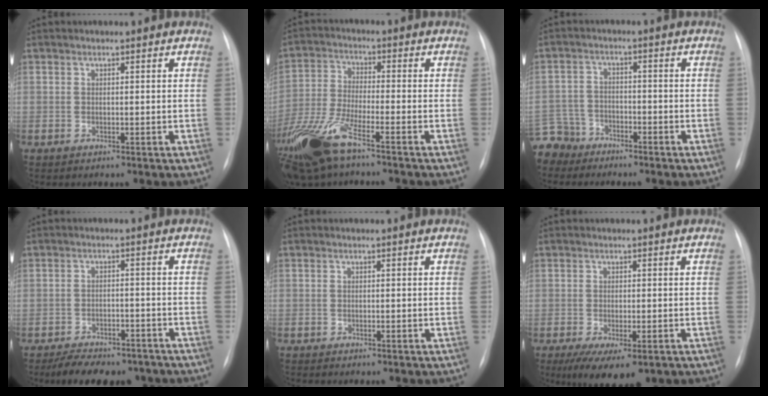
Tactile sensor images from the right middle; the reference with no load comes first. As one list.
[{"total": 13.7, "force": [-9.2, 3.1, 9.7], "torque": [-0.225, -0.026, -0.177]}, {"total": 8.0, "force": [-6.8, 4.2, 0.3], "torque": [-0.019, 0.004, -0.130]}, {"total": 11.5, "force": [-9.4, 4.7, 4.6], "torque": [-0.066, 0.008, -0.131]}, {"total": 1.3, "force": [-1.1, 0.5, 0.4], "torque": [-0.007, 0.001, -0.016]}, {"total": 8.3, "force": [-5.0, 3.1, 5.9], "torque": [-0.088, -0.016, -0.075]}]